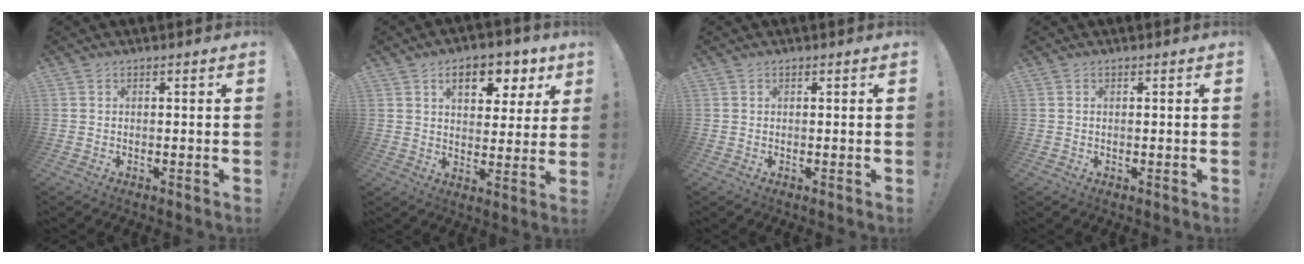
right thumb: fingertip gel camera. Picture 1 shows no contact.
{"total": 10.5, "force": [5.4, 5.9, 6.9], "torque": [-0.089, -0.022, 0.091]}
{"total": 0.0}
{"total": 0.0}